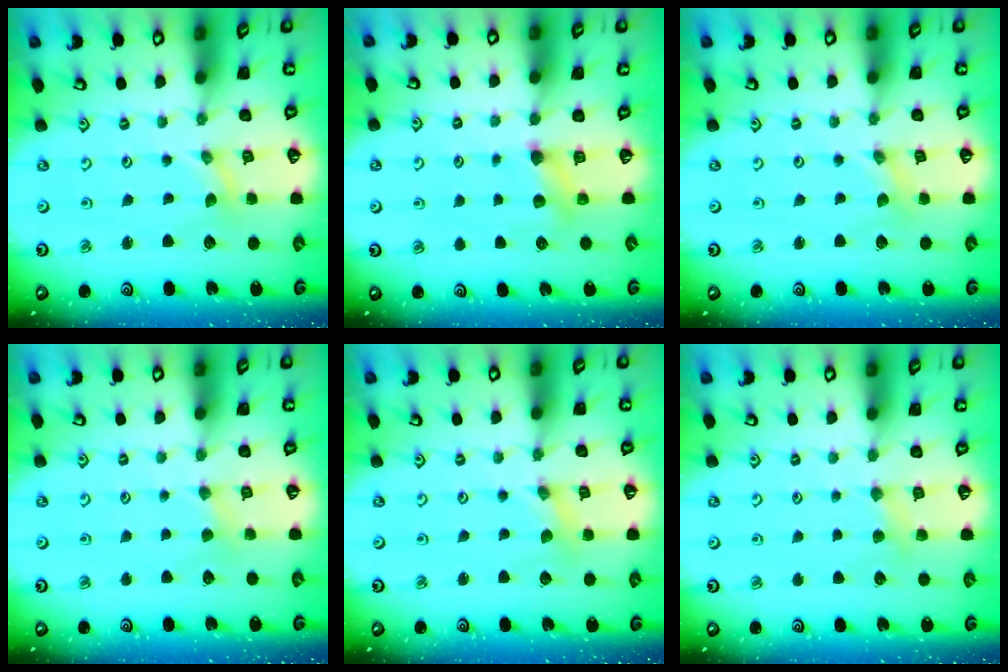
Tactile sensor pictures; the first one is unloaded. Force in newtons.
{"total": 5.2, "press": 5.1, "slide": 0.6}
{"total": 0.0}
{"total": 2.3, "press": 2.3, "slide": 0.4}
{"total": 0.7, "press": 0.6, "slide": 0.1}
{"total": 3.8, "press": 3.7, "slide": 0.6}